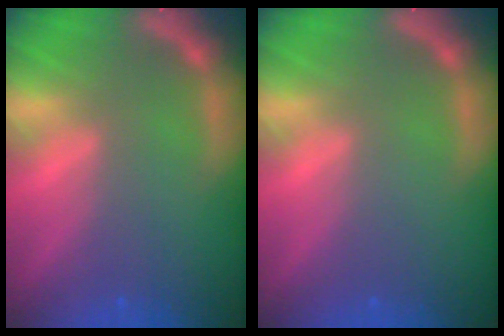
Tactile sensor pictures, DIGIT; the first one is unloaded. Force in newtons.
{"total": 0.0}